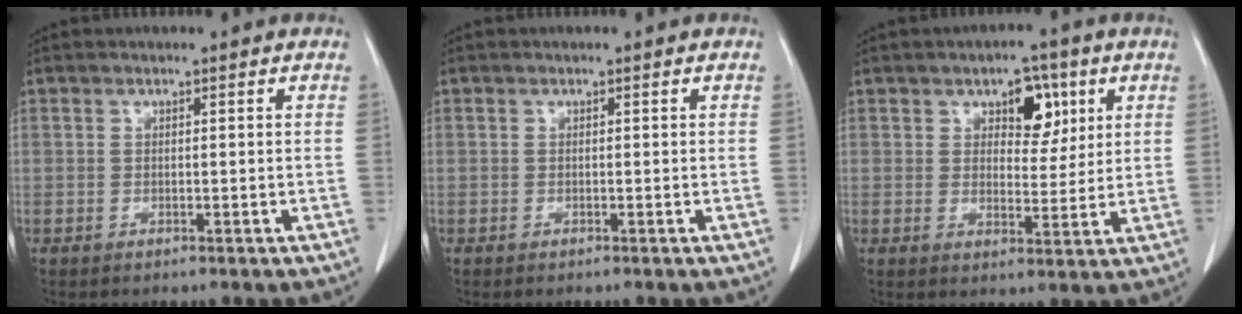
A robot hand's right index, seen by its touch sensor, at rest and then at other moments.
{"total": 0.0}
{"total": 6.1, "force": [2.8, 3.4, 4.3], "torque": [-0.053, 0.009, 0.042]}